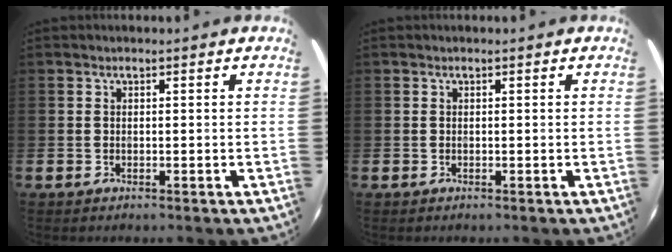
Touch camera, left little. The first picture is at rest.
{"total": 0.0}